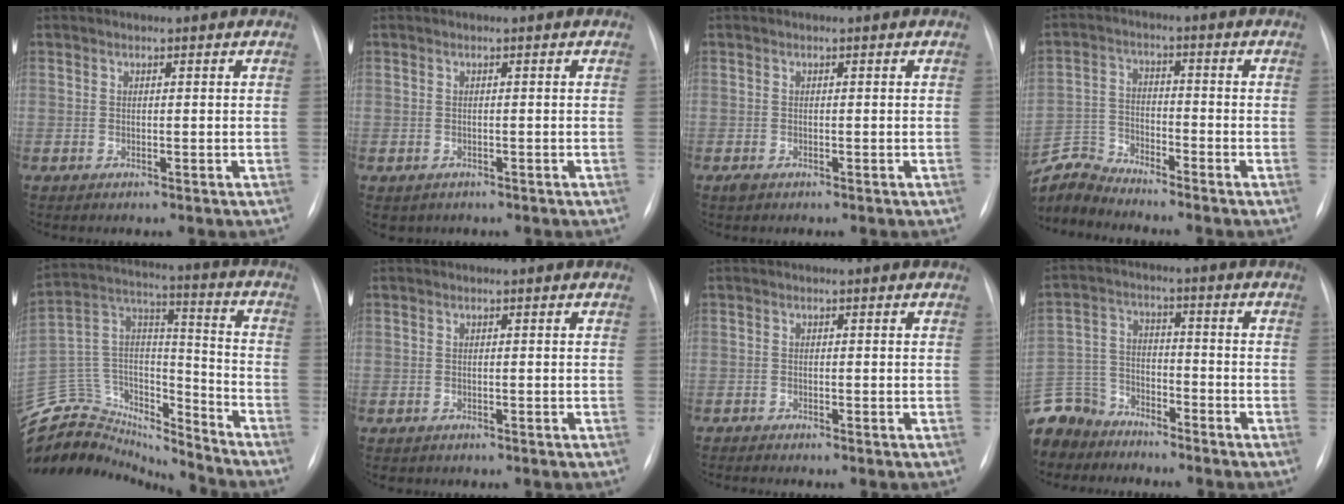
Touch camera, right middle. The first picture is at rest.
{"total": 1.8, "force": [-1.1, 1.4, 0.3], "torque": [-0.006, 0.001, -0.009]}
{"total": 0.9, "force": [-0.5, 0.5, 0.5], "torque": [-0.010, 0.000, -0.005]}
{"total": 6.9, "force": [-6.9, -0.2, -0.5], "torque": [0.001, 0.003, -0.135]}
{"total": 21.8, "force": [-20.7, 5.6, 3.6], "torque": [-0.086, 0.067, -0.336]}
{"total": 0.7, "force": [-0.4, 0.5, 0.0], "torque": [-0.008, 0.003, -0.004]}
{"total": 0.9, "force": [-0.9, -0.1, 0.2], "torque": [-0.006, -0.004, -0.015]}
{"total": 11.5, "force": [-10.1, 5.3, 1.2], "torque": [-0.045, 0.010, -0.193]}